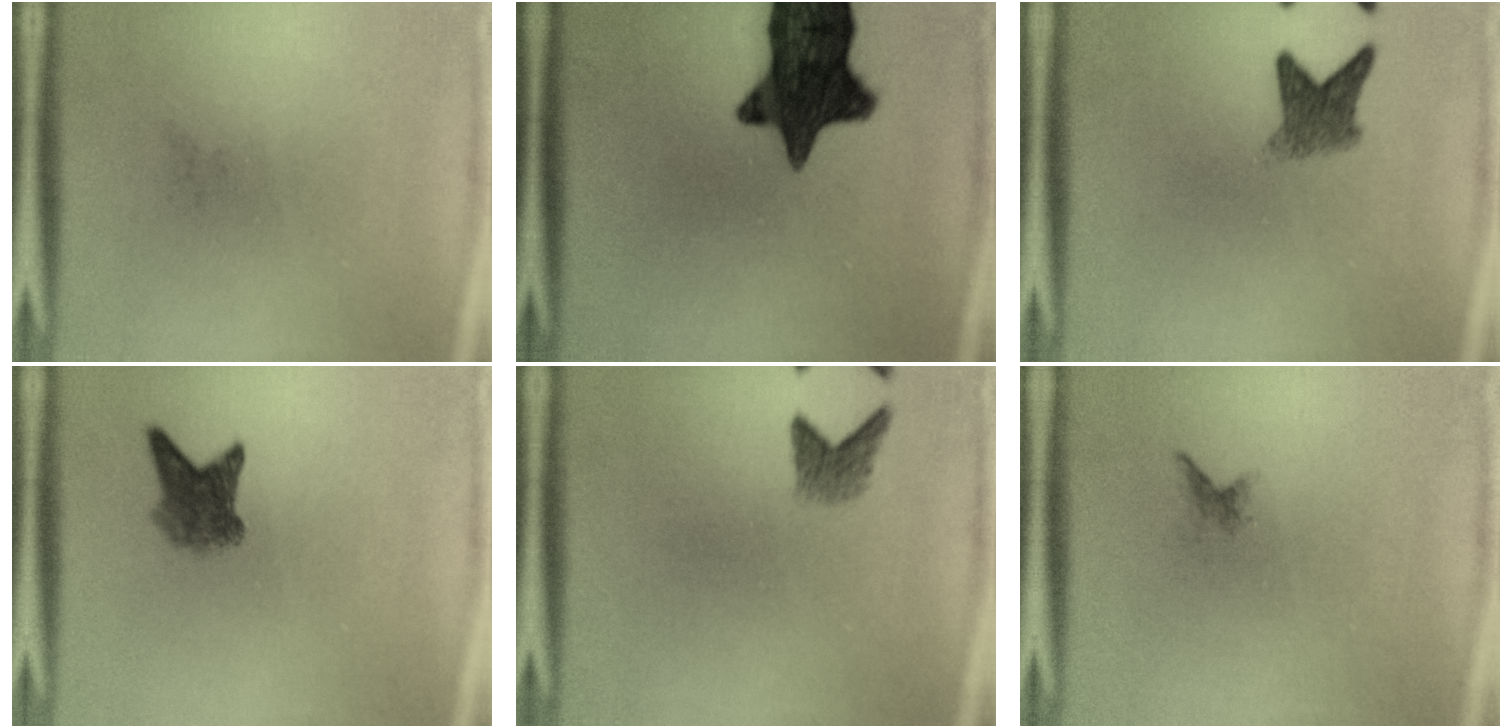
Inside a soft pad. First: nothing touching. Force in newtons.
{"total": 13.8}
{"total": 3.5}
{"total": 4.1}
{"total": 2.0}
{"total": 0.7}